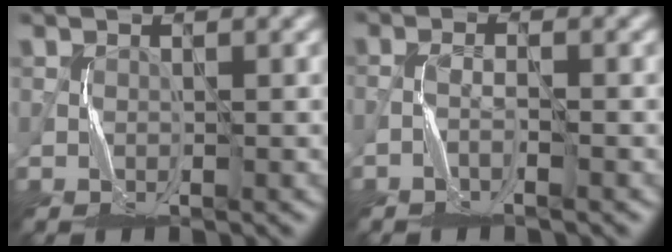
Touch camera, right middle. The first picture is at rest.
{"total": 1.4, "force": [-0.8, 0.1, 1.2], "torque": [-0.026, 0.006, -0.021]}